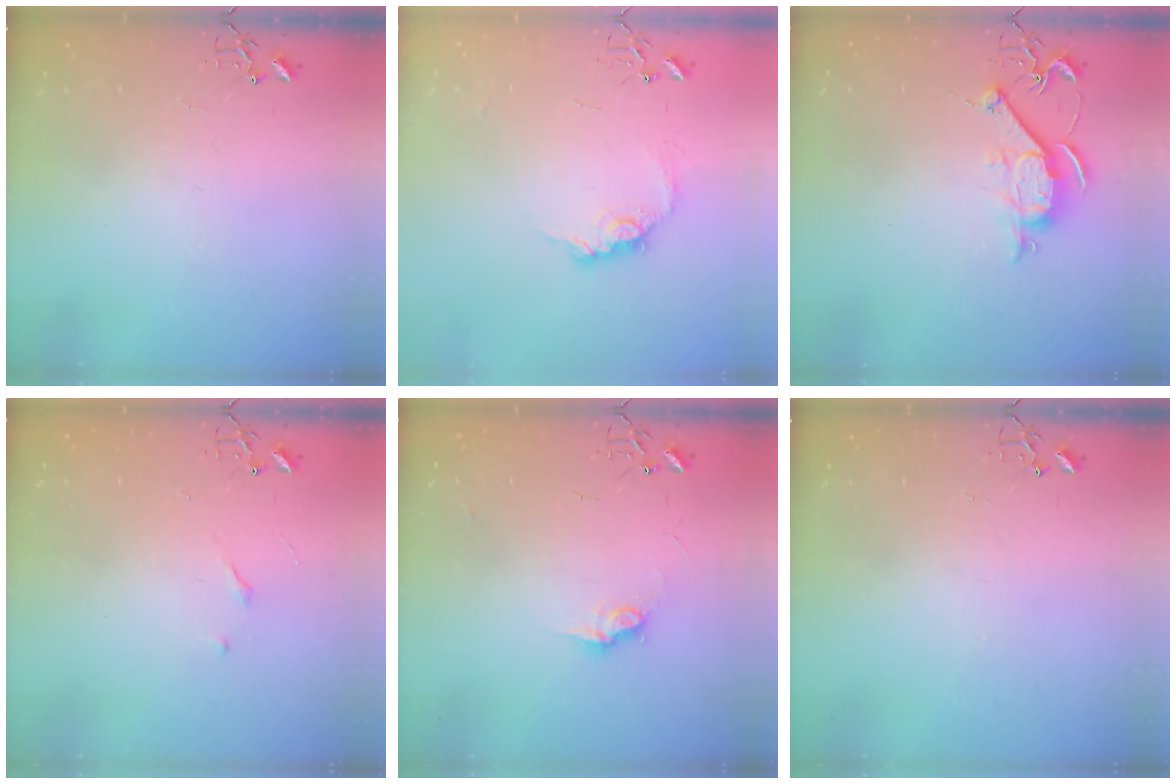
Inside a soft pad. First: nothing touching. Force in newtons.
{"total": 10.4, "press": 10.4, "slide": 0.3}
{"total": 8.5, "press": 8.5, "slide": 0.8}
{"total": 2.7, "press": 2.7, "slide": 0.4}
{"total": 8.0, "press": 8.0, "slide": 0.4}
{"total": 0.0}